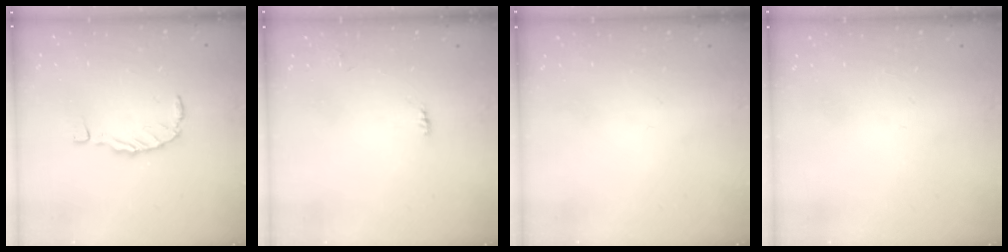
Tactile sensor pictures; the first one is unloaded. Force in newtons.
{"total": 2.9, "press": 2.9, "slide": 0.3}
{"total": 0.0}
{"total": 0.0}